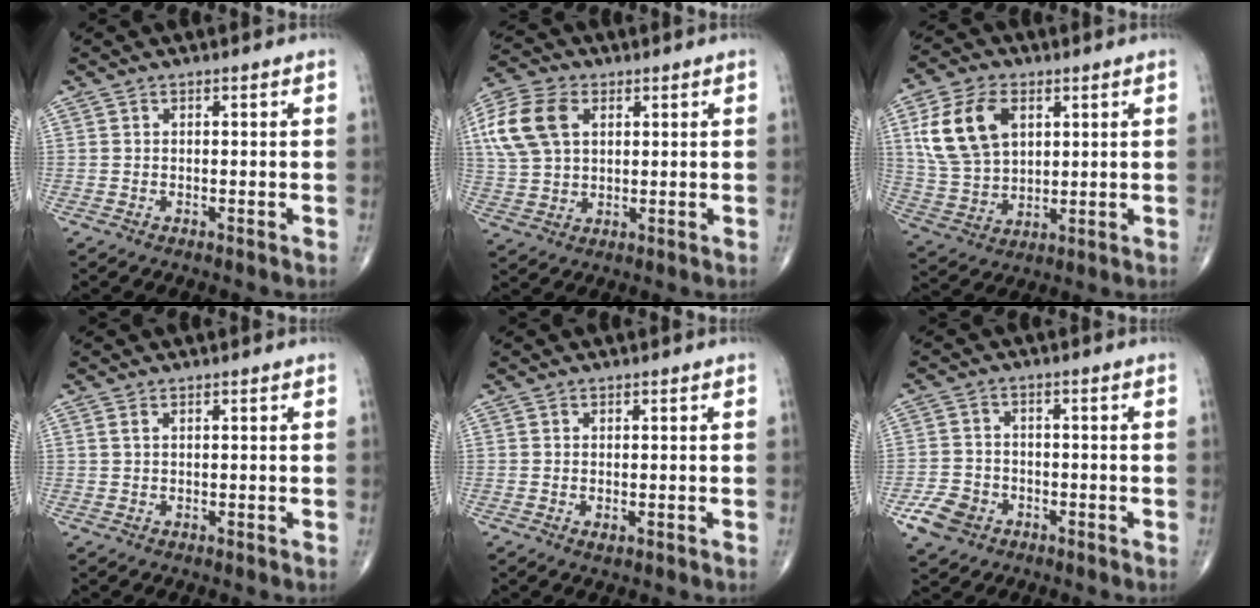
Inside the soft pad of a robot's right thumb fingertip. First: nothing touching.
{"total": 13.4, "force": [4.0, 8.9, 9.2], "torque": [-0.199, 0.006, 0.077]}
{"total": 14.2, "force": [4.7, 9.2, 9.8], "torque": [-0.176, -0.008, 0.097]}
{"total": 0.8, "force": [0.4, 0.4, 0.6], "torque": [-0.014, 0.007, 0.009]}
{"total": 0.9, "force": [-0.2, 0.4, 0.8], "torque": [-0.014, -0.004, -0.003]}
{"total": 6.3, "force": [-3.1, 4.8, 2.6], "torque": [-0.042, 0.014, -0.055]}